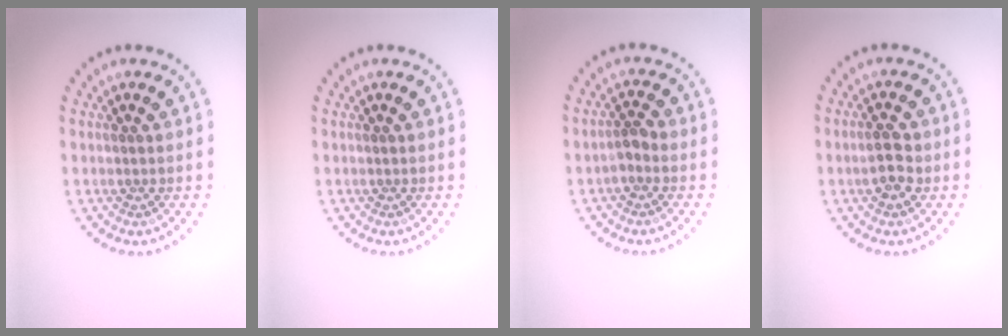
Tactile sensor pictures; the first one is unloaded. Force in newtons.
{"total": 0.0}
{"total": 1.3, "press": 1.0, "slide": 0.7}
{"total": 2.7, "press": 2.7, "slide": 0.1}